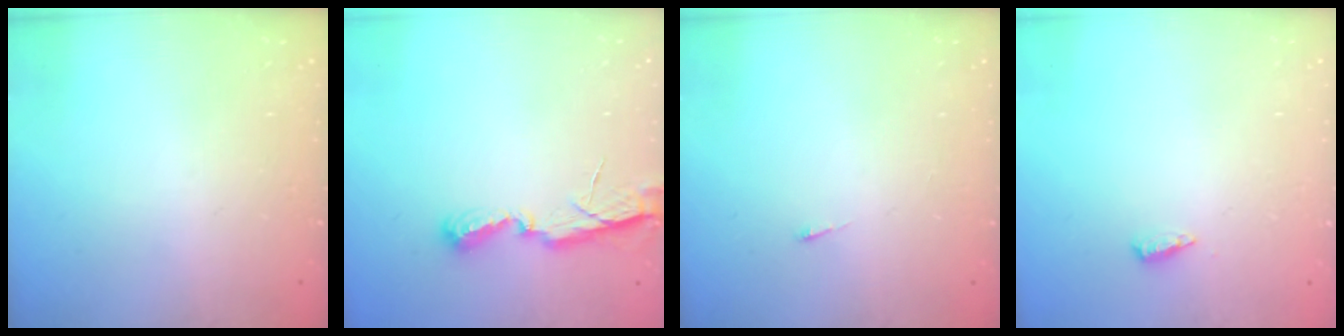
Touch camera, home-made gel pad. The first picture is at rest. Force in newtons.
{"total": 6.9, "press": 6.9, "slide": 0.1}
{"total": 2.6, "press": 2.5, "slide": 0.3}
{"total": 4.9, "press": 4.8, "slide": 1.2}